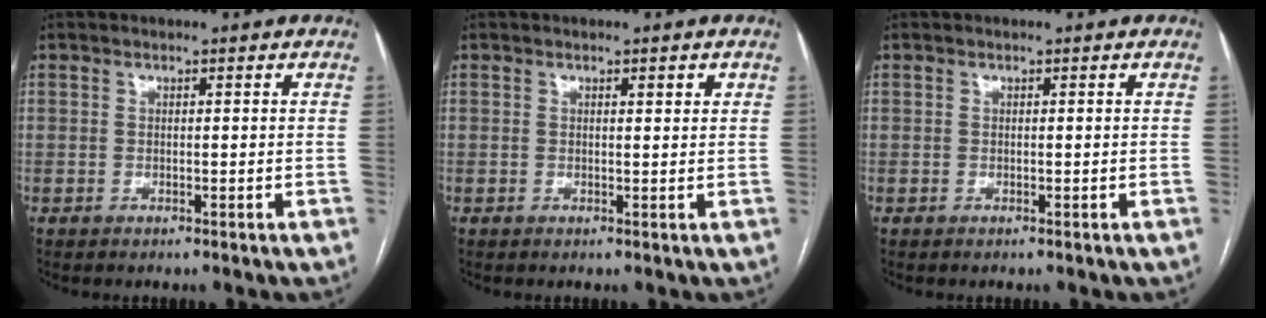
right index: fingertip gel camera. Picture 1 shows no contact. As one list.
[{"total": 1.5, "force": [0.8, 0.4, 1.2], "torque": [-0.014, -0.001, 0.009]}, {"total": 0.0}]